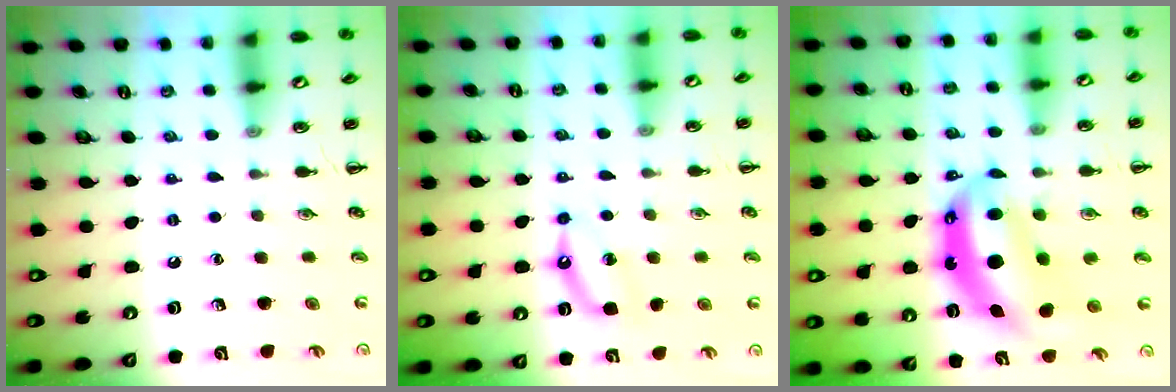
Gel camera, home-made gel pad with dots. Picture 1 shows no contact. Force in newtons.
{"total": 5.7, "press": 5.4, "slide": 1.6}
{"total": 9.8, "press": 9.5, "slide": 2.4}